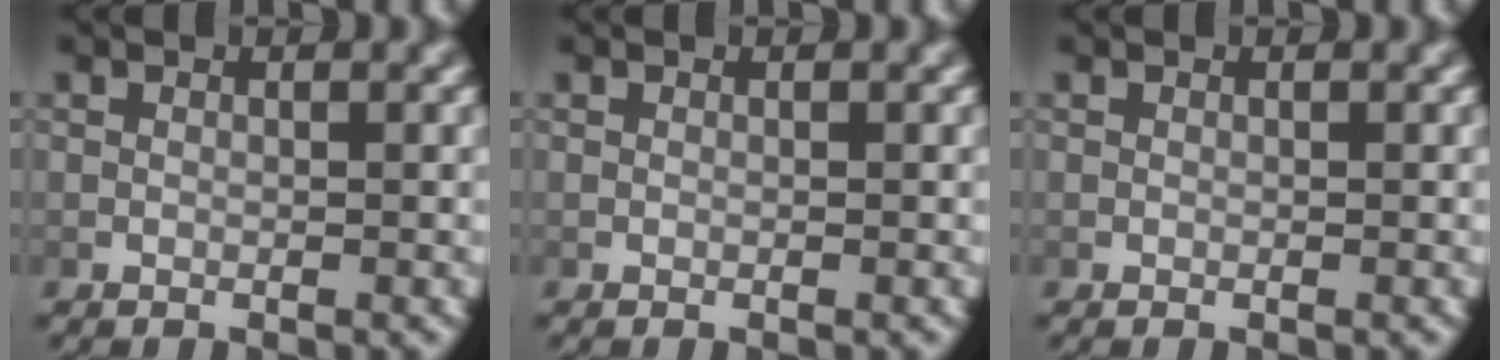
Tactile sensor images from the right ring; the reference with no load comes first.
{"total": 0.0}
{"total": 0.0}